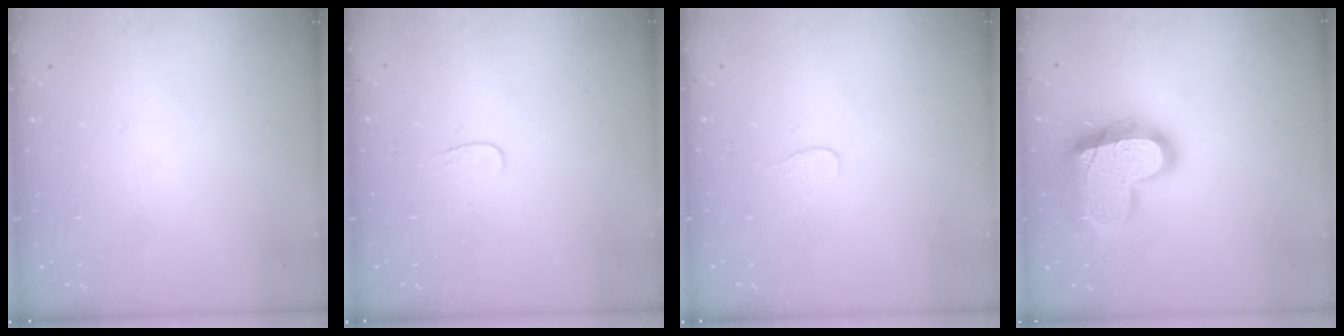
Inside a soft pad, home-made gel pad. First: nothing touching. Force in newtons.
{"total": 3.5, "press": 3.5, "slide": 0.4}
{"total": 3.3, "press": 3.3, "slide": 0.4}
{"total": 20.9, "press": 20.8, "slide": 1.8}